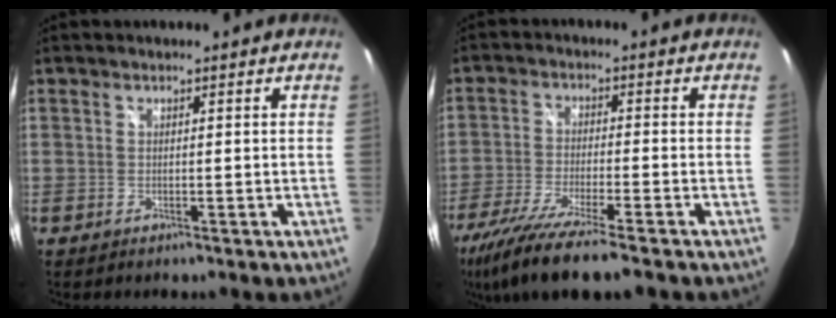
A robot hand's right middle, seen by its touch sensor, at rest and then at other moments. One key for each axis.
{"total": 15.3, "fx": -11.9, "fy": 1.3, "fz": 9.5, "tx": -0.203, "ty": -0.046, "tz": -0.210}